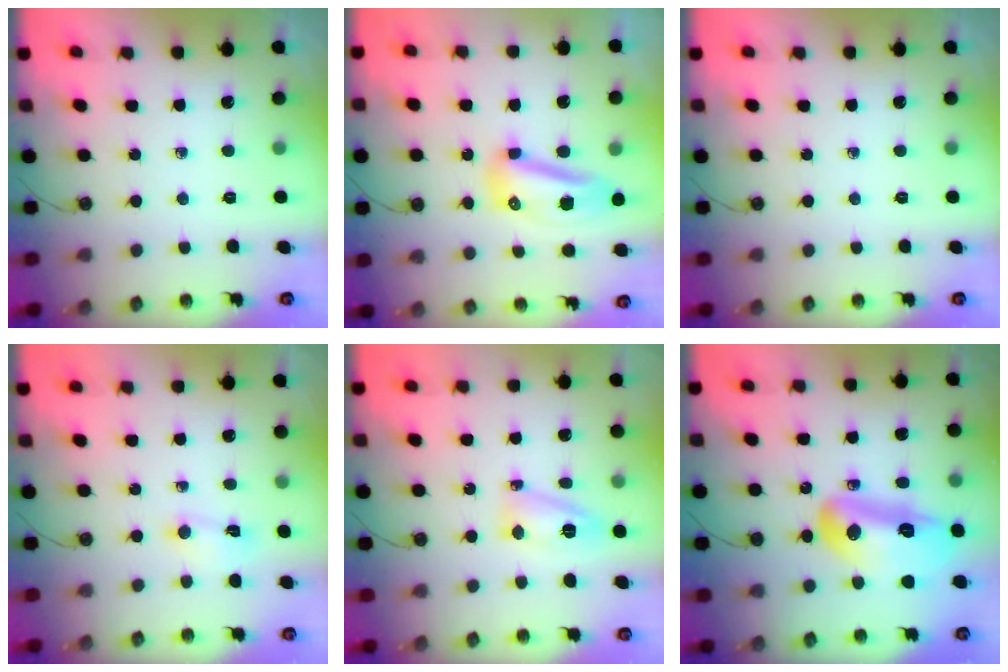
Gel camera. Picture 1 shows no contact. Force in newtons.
{"total": 10.0, "press": 10.0, "slide": 1.0}
{"total": 0.0}
{"total": 3.6, "press": 3.6, "slide": 0.5}
{"total": 10.2, "press": 10.2, "slide": 0.7}
{"total": 15.5, "press": 15.4, "slide": 2.0}